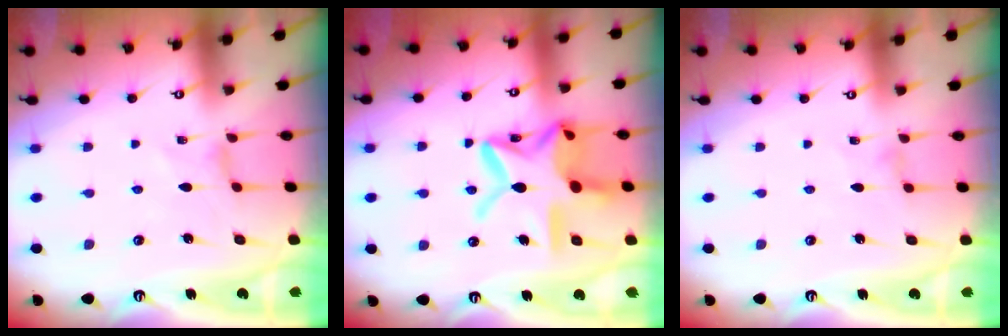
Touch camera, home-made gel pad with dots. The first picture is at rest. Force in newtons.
{"total": 20.0, "press": 20.0, "slide": 1.5}
{"total": 0.8, "press": 0.8, "slide": 0.2}